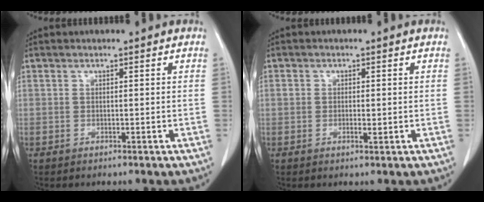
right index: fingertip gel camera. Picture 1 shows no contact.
{"total": 2.0, "force": [-0.1, 1.1, 1.6], "torque": [-0.028, 0.000, 0.000]}